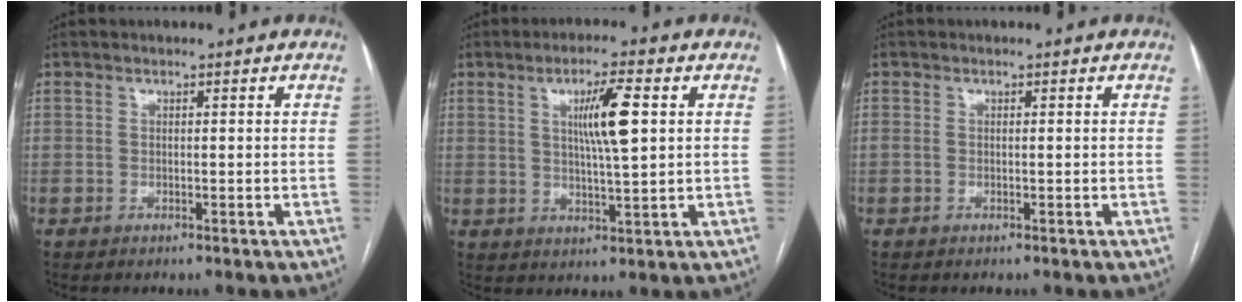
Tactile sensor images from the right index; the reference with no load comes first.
{"total": 7.4, "force": [2.0, 0.5, 7.1], "torque": [-0.125, 0.001, 0.034]}
{"total": 0.0}